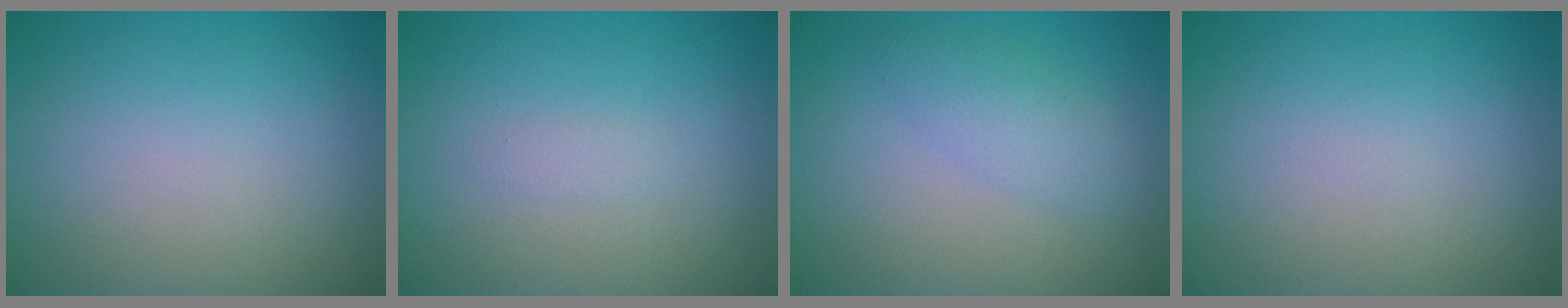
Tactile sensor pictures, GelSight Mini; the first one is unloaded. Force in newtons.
{"total": 0.7, "press": 0.7, "slide": 0.0}
{"total": 2.5, "press": 2.5, "slide": 0.1}
{"total": 0.0}